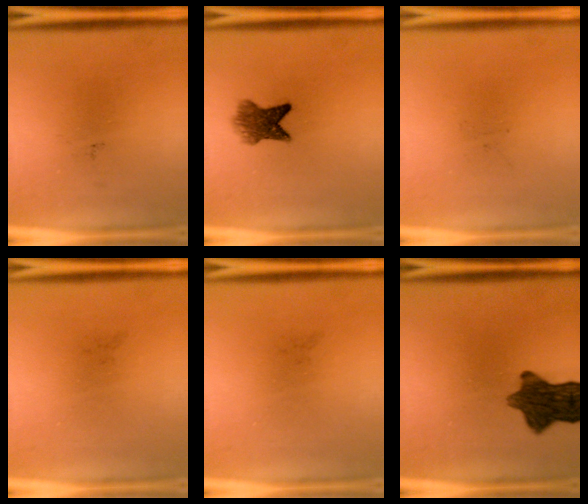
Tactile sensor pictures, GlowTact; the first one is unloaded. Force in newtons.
{"total": 5.2}
{"total": 0.0}
{"total": 0.0}
{"total": 0.0}
{"total": 9.9}